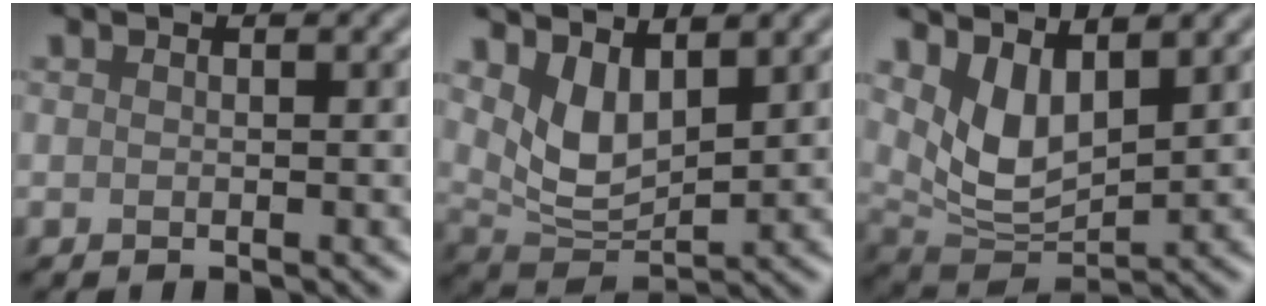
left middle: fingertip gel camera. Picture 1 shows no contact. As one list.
[{"total": 4.7, "force": [2.2, 2.5, 3.3], "torque": [-0.072, -0.013, 0.047]}, {"total": 5.3, "force": [2.4, 2.7, 3.8], "torque": [-0.085, -0.015, 0.052]}]